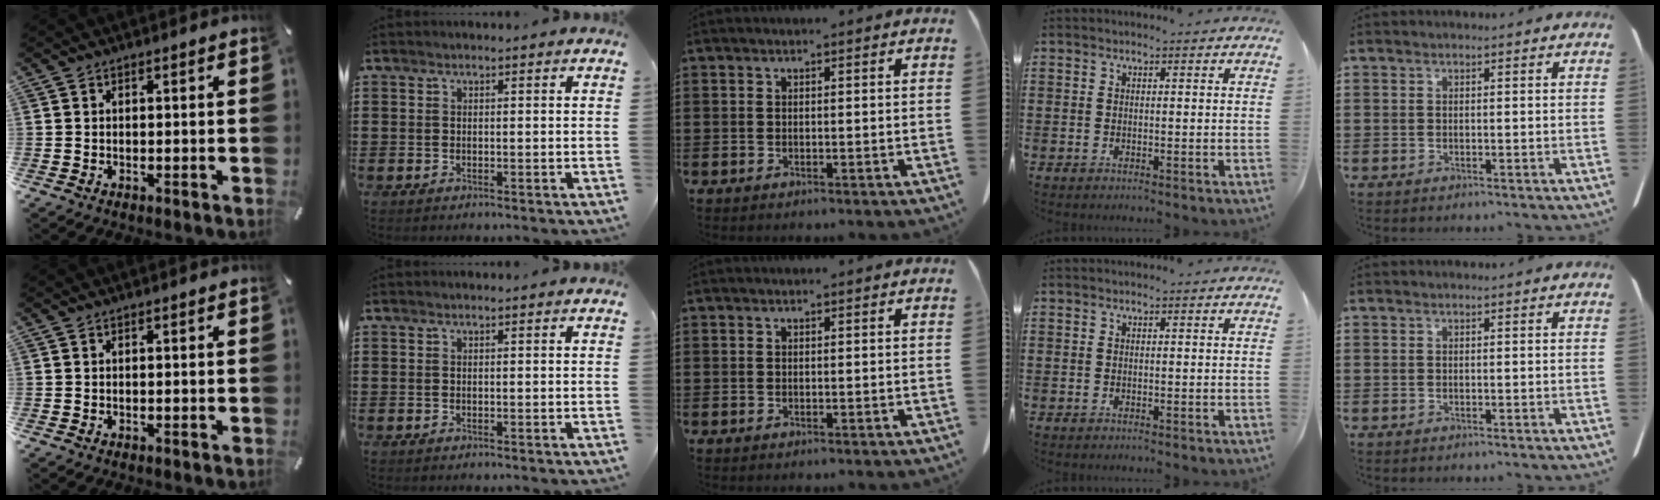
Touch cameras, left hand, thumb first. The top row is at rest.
{}